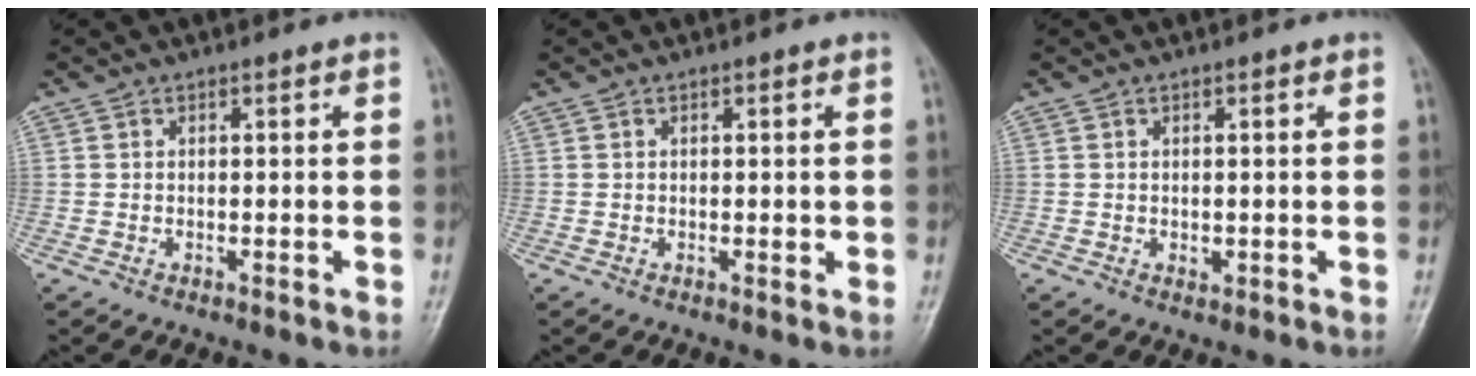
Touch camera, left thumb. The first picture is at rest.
{"total": 0.9, "force": [-0.1, 0.5, 0.7], "torque": [-0.001, 0.000, -0.002]}
{"total": 0.9, "force": [-0.1, 0.7, 0.5], "torque": [-0.003, -0.001, 0.001]}